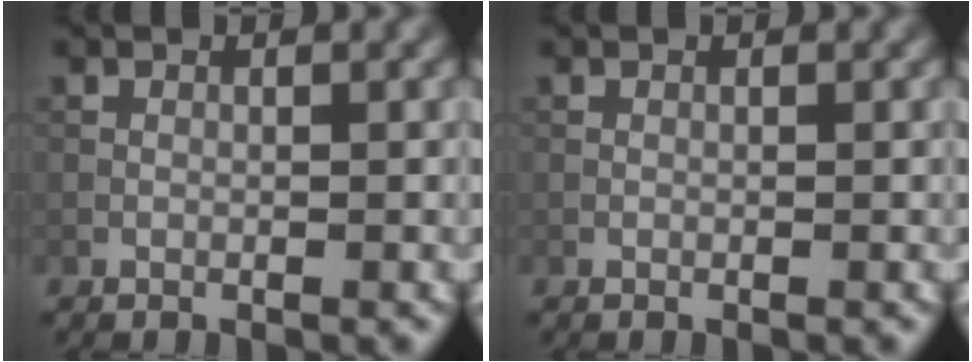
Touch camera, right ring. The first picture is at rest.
{"total": 0.0}